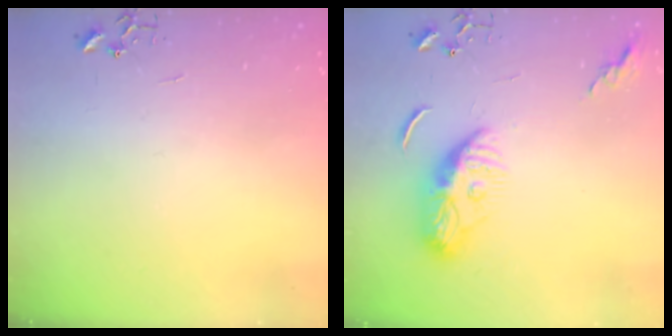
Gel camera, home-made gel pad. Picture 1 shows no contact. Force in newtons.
{"total": 9.4, "press": 9.4, "slide": 1.0}